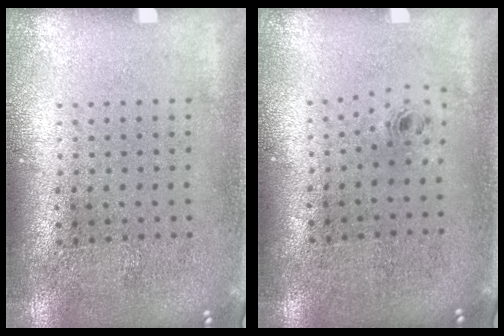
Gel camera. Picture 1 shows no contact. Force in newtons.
{"total": 0.7, "press": 0.3, "slide": 0.6}